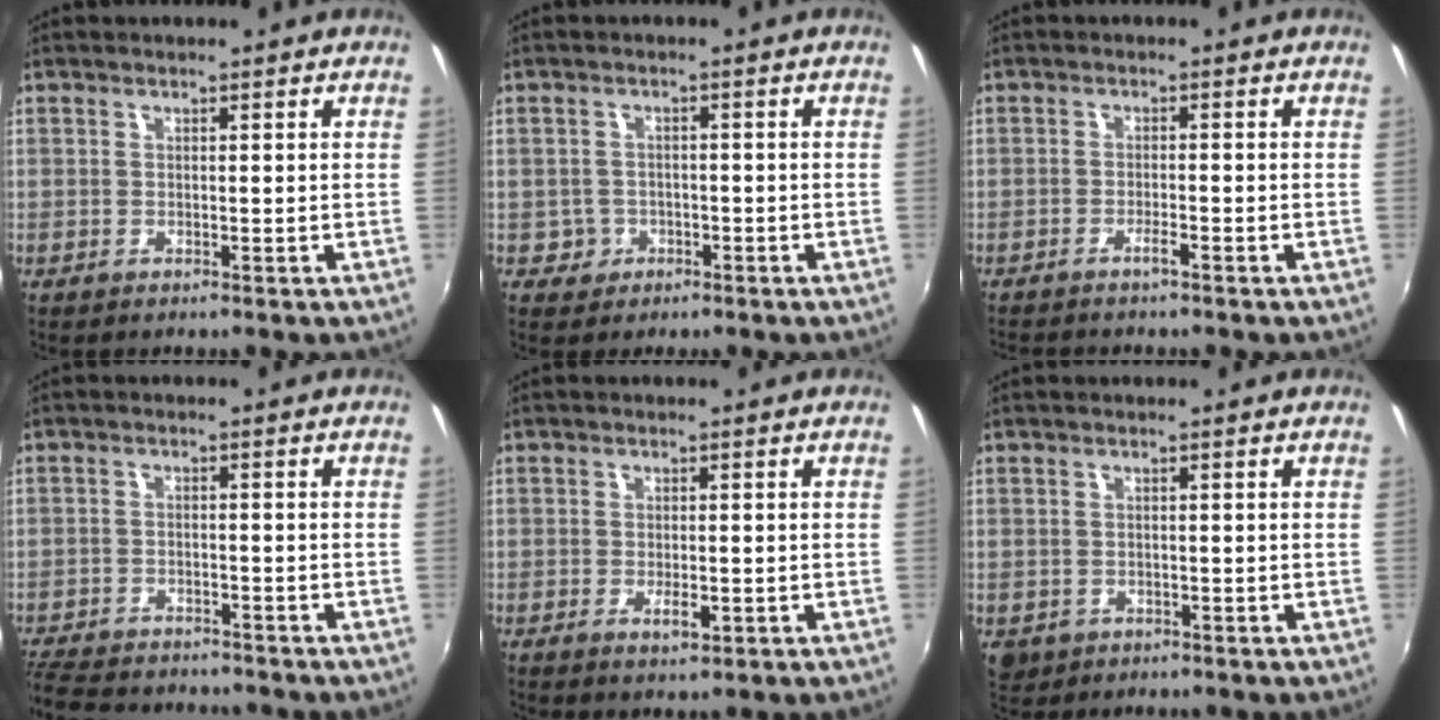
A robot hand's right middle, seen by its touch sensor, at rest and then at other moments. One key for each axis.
{"total": 3.4, "fx": -1.3, "fy": 3.1, "fz": 0.5, "tx": -0.017, "ty": 0.006, "tz": -0.019}
{"total": 2.3, "fx": -2.0, "fy": -0.1, "fz": 1.1, "tx": -0.030, "ty": -0.001, "tz": -0.039}
{"total": 12.1, "fx": -10.7, "fy": 3.7, "fz": 4.3, "tx": -0.118, "ty": -0.010, "tz": -0.172}
{"total": 3.3, "fx": -1.7, "fy": 1.2, "fz": 2.6, "tx": -0.054, "ty": -0.002, "tz": -0.025}
{"total": 3.6, "fx": -0.9, "fy": 3.1, "fz": 1.5, "tx": -0.034, "ty": -0.006, "tz": -0.009}